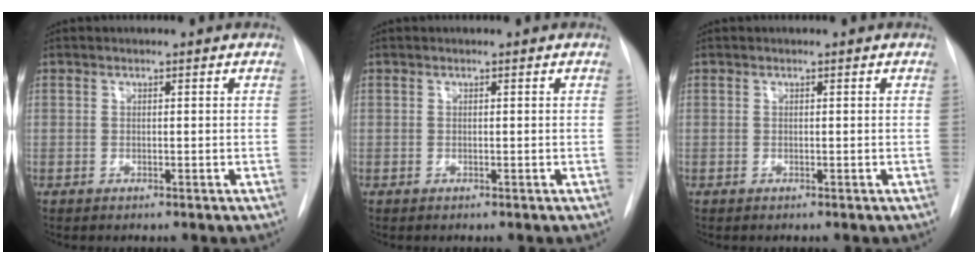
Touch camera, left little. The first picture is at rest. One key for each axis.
{"total": 0.0}
{"total": 0.0}